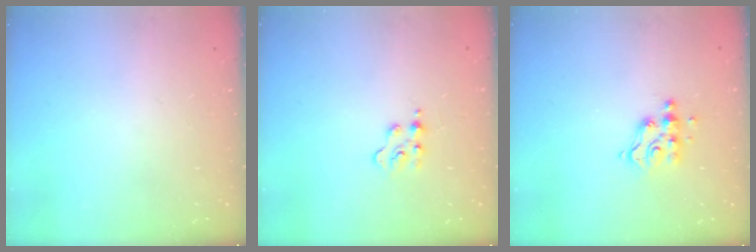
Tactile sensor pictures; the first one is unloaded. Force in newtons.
{"total": 2.4, "press": 2.4, "slide": 0.3}
{"total": 7.2, "press": 7.2, "slide": 0.2}